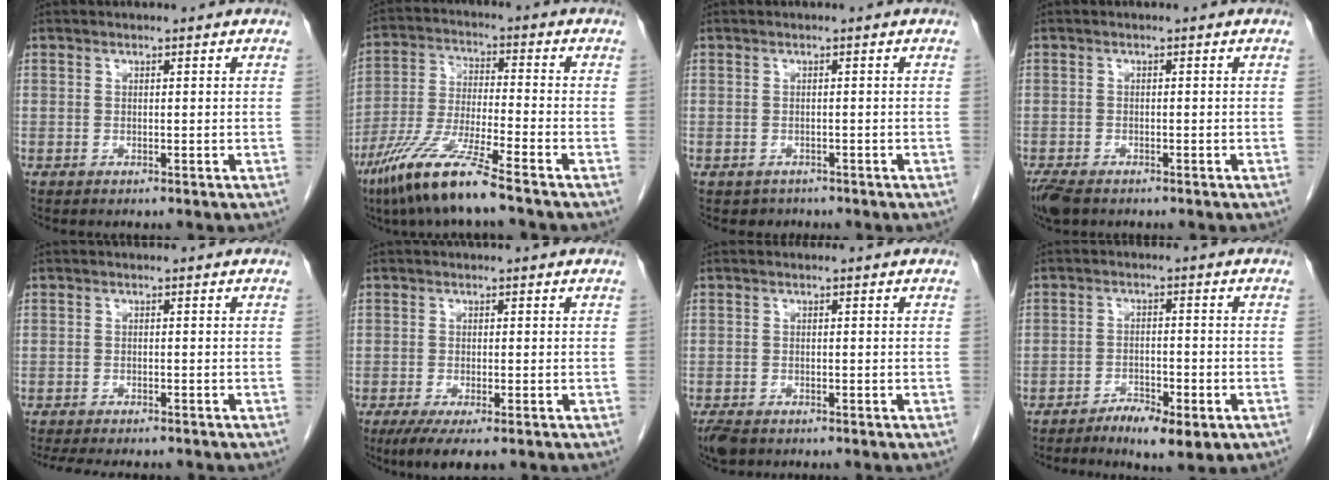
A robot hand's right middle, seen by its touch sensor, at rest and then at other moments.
{"total": 11.2, "force": [-7.7, -0.2, 8.1], "torque": [-0.169, -0.034, -0.152]}
{"total": 1.6, "force": [-1.2, 1.1, -0.2], "torque": [-0.007, 0.003, -0.017]}
{"total": 4.2, "force": [-3.2, 1.7, 2.2], "torque": [-0.046, -0.010, -0.054]}
{"total": 9.7, "force": [-8.5, 2.4, 4.0], "torque": [-0.062, -0.010, -0.114]}
{"total": 5.0, "force": [-3.2, 1.0, 3.7], "torque": [-0.058, -0.014, -0.050]}
{"total": 3.1, "force": [-2.3, 1.4, 1.4], "torque": [-0.031, -0.006, -0.039]}
{"total": 11.0, "force": [-7.4, 3.1, 7.5], "torque": [-0.107, -0.001, -0.117]}